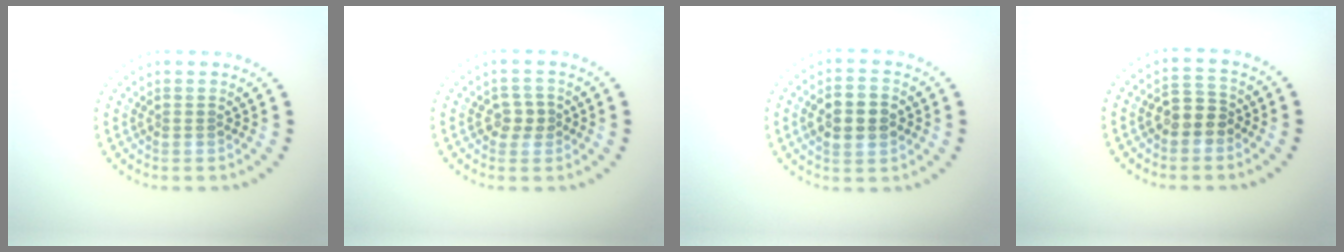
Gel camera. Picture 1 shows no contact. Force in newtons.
{"total": 1.8, "press": 1.8, "slide": 0.5}
{"total": 5.0, "press": 5.0, "slide": 0.3}
{"total": 2.7, "press": 2.6, "slide": 0.8}